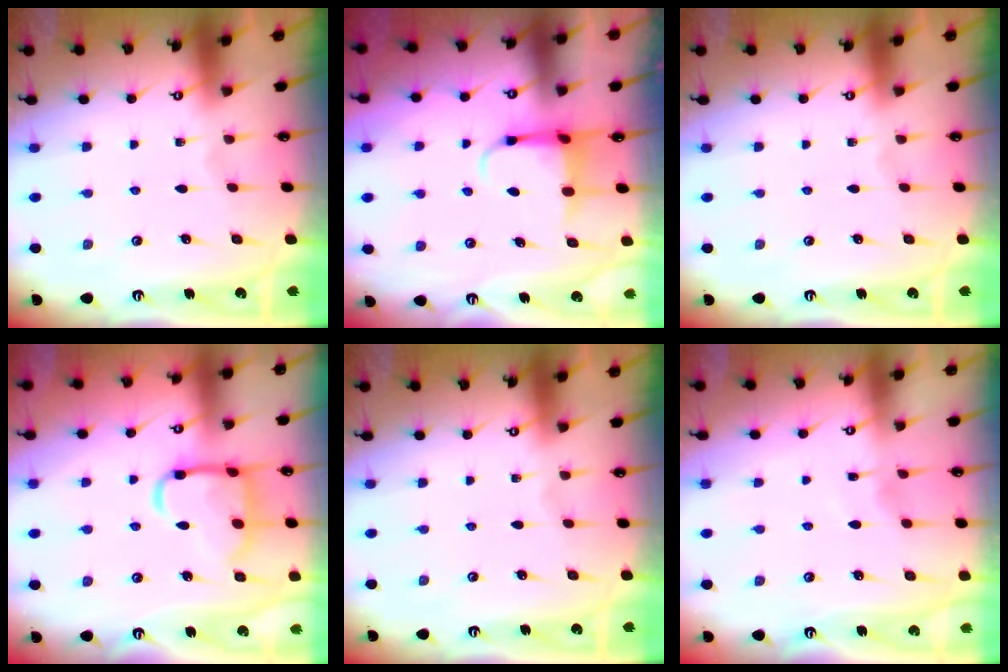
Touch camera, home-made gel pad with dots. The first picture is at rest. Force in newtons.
{"total": 4.8, "press": 4.8, "slide": 0.6}
{"total": 0.0}
{"total": 13.8, "press": 13.8, "slide": 1.0}
{"total": 0.0}
{"total": 3.5, "press": 3.5, "slide": 0.5}